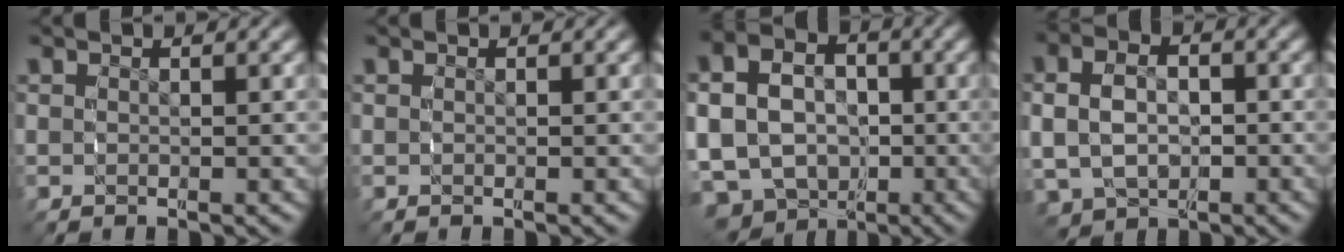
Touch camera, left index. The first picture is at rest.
{"total": 0.0}
{"total": 13.5, "force": [-3.7, 12.1, 4.7], "torque": [-0.122, -0.060, -0.058]}
{"total": 6.2, "force": [-0.7, 5.1, 3.4], "torque": [-0.080, -0.020, 0.001]}